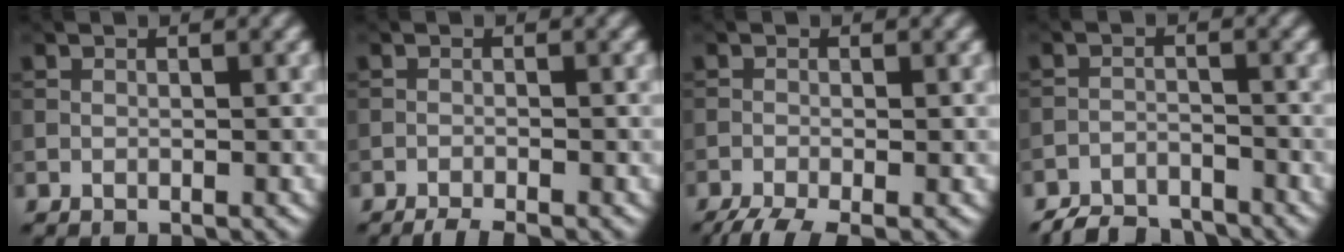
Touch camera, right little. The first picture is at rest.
{"total": 2.1, "force": [-1.8, 0.2, 1.0], "torque": [-0.019, -0.001, -0.036]}
{"total": 4.0, "force": [-3.0, 0.8, 2.6], "torque": [-0.045, -0.012, -0.060]}
{"total": 4.3, "force": [-4.1, 1.1, 0.8], "torque": [-0.010, -0.004, -0.078]}